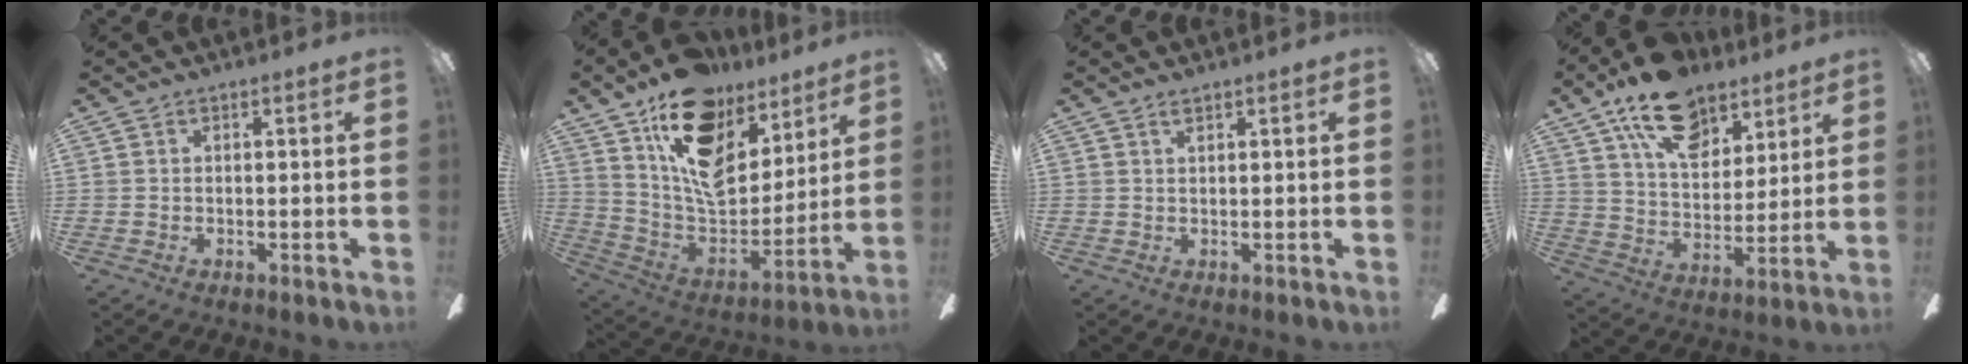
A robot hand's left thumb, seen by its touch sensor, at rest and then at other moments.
{"total": 19.3, "force": [11.7, 11.1, 10.6], "torque": [-0.175, -0.073, 0.211]}
{"total": 1.2, "force": [0.9, 0.3, 0.7], "torque": [-0.016, 0.001, 0.016]}
{"total": 17.9, "force": [11.6, 9.8, 9.4], "torque": [-0.150, -0.053, 0.208]}